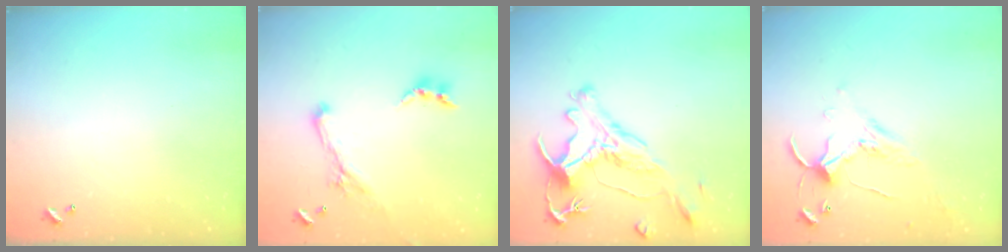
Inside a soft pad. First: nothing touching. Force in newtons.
{"total": 1.8, "press": 1.7, "slide": 0.4}
{"total": 1.9, "press": 1.4, "slide": 1.2}
{"total": 1.5, "press": 1.5, "slide": 0.3}